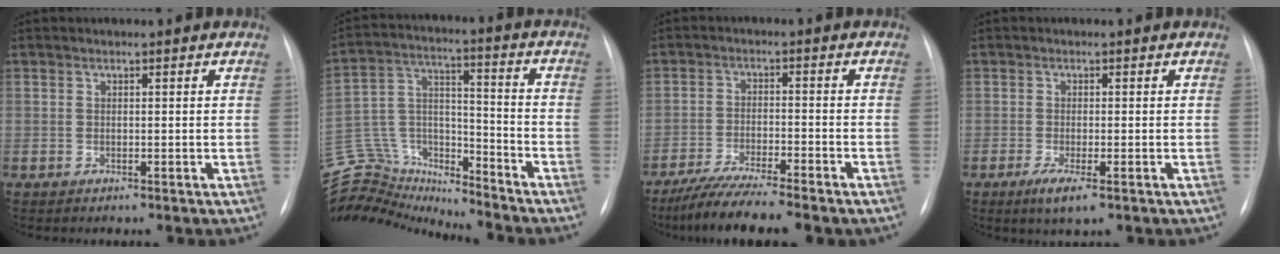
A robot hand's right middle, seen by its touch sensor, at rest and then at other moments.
{"total": 20.3, "force": [-19.2, 5.4, 4.0], "torque": [-0.113, 0.052, -0.318]}
{"total": 9.2, "force": [-7.6, 0.1, 5.2], "torque": [-0.090, -0.026, -0.127]}
{"total": 3.6, "force": [-1.8, 0.5, 3.0], "torque": [-0.057, -0.011, -0.031]}